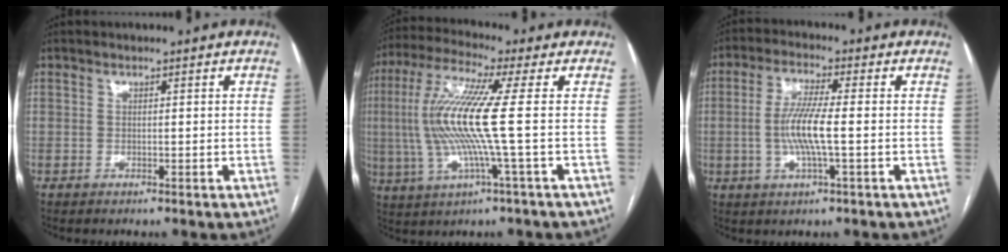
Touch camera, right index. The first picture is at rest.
{"total": 13.0, "force": [-0.1, -0.6, 12.9], "torque": [-0.281, 0.003, -0.010]}
{"total": 7.5, "force": [-0.9, 0.4, 7.5], "torque": [-0.154, -0.003, -0.021]}